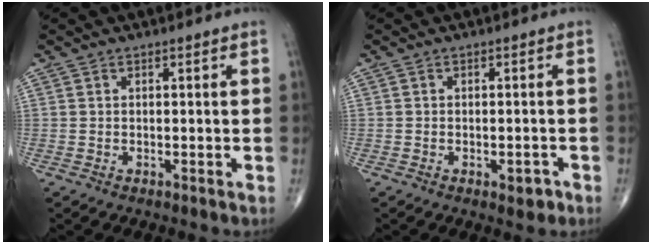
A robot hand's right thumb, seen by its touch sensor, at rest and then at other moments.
{"total": 2.5, "force": [-1.3, 1.2, 1.8], "torque": [-0.014, 0.005, -0.014]}